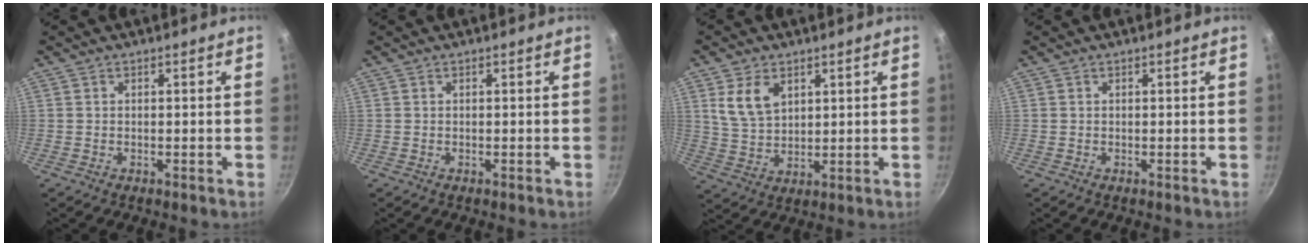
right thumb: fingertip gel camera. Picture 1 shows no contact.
{"total": 0.0}
{"total": 7.7, "force": [3.3, 5.0, 4.9], "torque": [-0.078, -0.016, 0.070]}
{"total": 0.0}